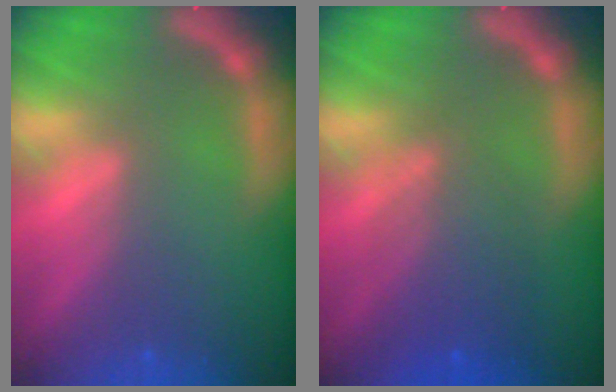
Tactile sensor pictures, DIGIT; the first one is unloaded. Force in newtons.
{"total": 5.1}